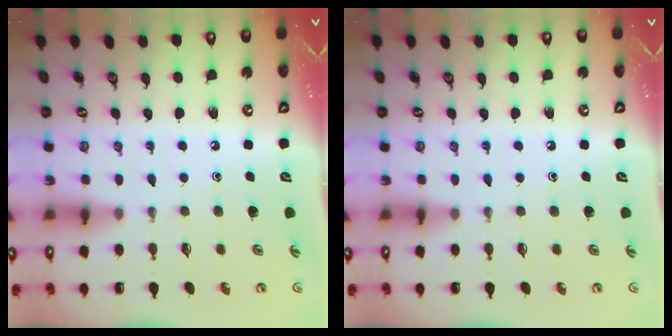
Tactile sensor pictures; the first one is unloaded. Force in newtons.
{"total": 0.0}